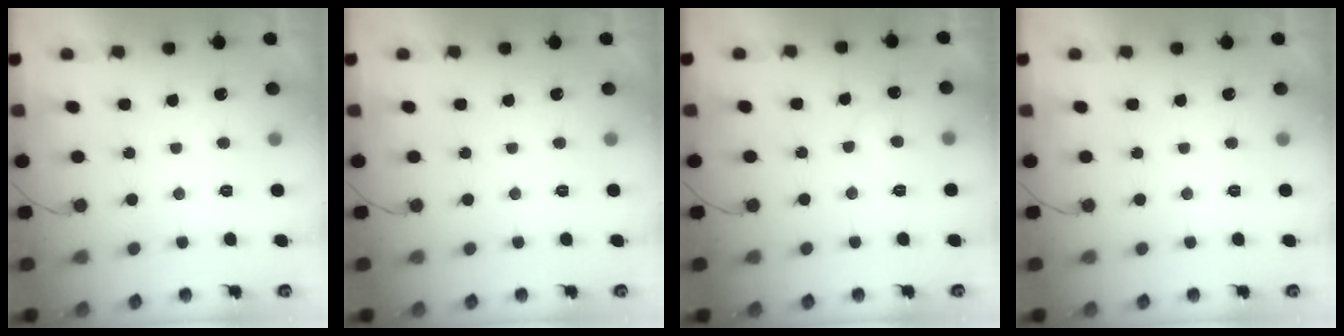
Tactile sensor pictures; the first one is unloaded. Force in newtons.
{"total": 0.0}
{"total": 6.5, "press": 6.5, "slide": 0.5}
{"total": 0.0}